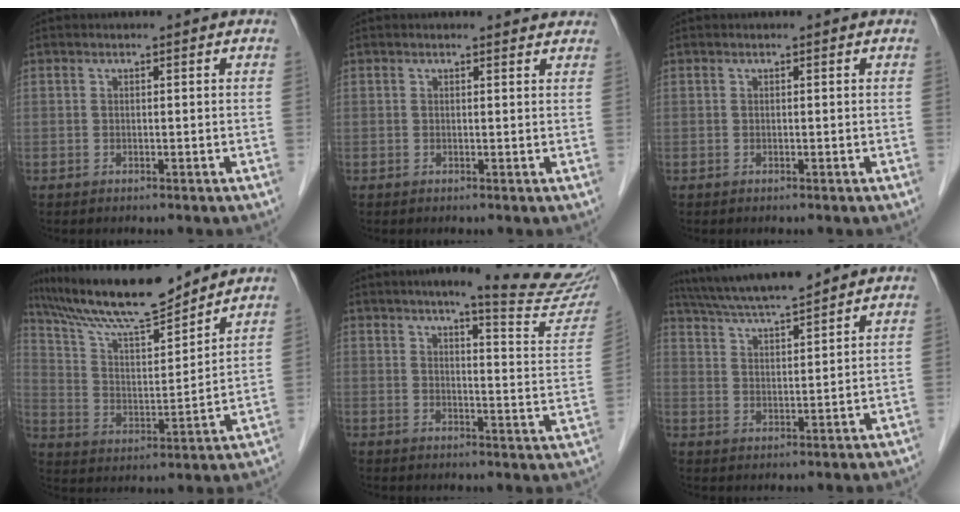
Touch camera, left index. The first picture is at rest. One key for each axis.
{"total": 2.3, "fx": 2.2, "fy": 0.8, "fz": 0.0, "tx": -0.001, "ty": 0.003, "tz": 0.010}
{"total": 0.0}
{"total": 16.4, "fx": 14.4, "fy": 1.8, "fz": 7.7, "tx": -0.144, "ty": 0.011, "tz": 0.254}
{"total": 16.6, "fx": 14.6, "fy": 0.6, "fz": 7.8, "tx": -0.093, "ty": -0.060, "tz": 0.163}
{"total": 11.4, "fx": 10.3, "fy": 0.2, "fz": 5.0, "tx": -0.093, "ty": 0.023, "tz": 0.176}